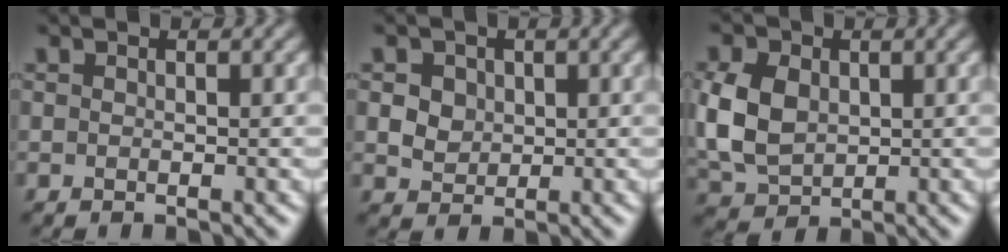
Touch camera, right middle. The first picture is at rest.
{"total": 2.9, "force": [1.2, 2.3, 1.2], "torque": [-0.041, 0.012, 0.022]}
{"total": 5.5, "force": [0.6, 4.1, 3.5], "torque": [-0.093, 0.006, 0.013]}